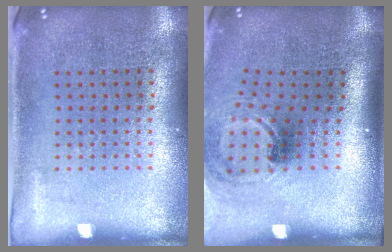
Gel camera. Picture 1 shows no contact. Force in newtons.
{"total": 1.5, "press": 1.2, "slide": 1.0}